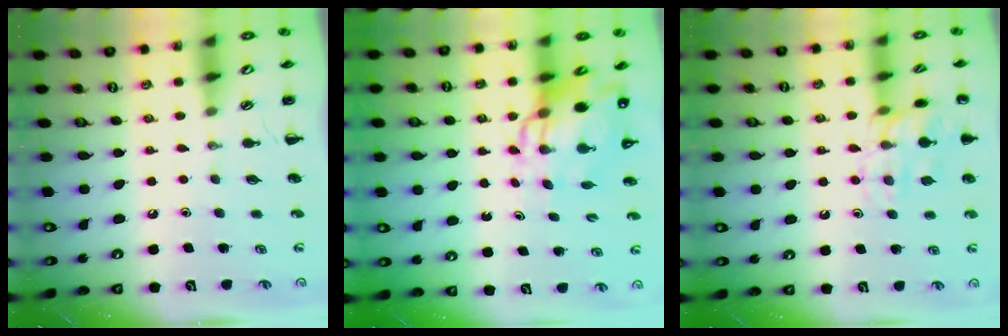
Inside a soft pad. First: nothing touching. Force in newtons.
{"total": 11.2, "press": 10.7, "slide": 3.4}
{"total": 13.7, "press": 13.7, "slide": 0.8}